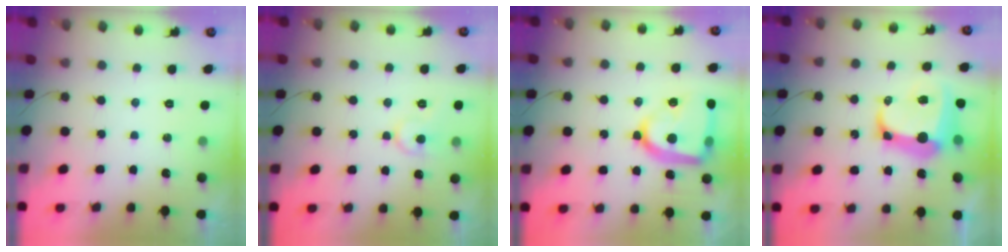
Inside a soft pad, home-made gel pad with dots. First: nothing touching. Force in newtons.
{"total": 8.3, "press": 8.3, "slide": 0.7}
{"total": 20.3, "press": 20.2, "slide": 2.1}
{"total": 14.4, "press": 14.3, "slide": 1.9}